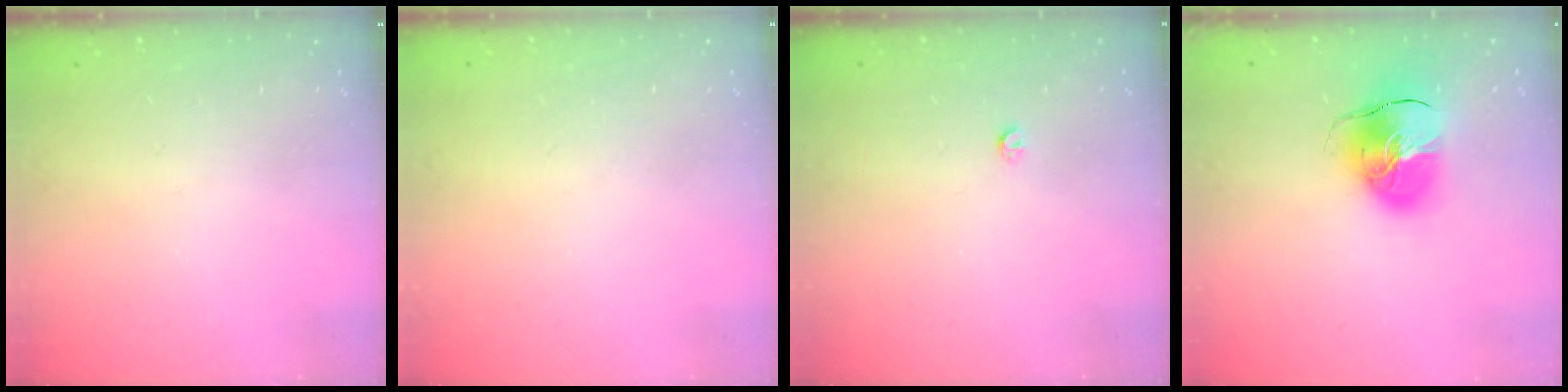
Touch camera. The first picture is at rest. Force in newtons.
{"total": 0.8, "press": 0.8, "slide": 0.0}
{"total": 2.8, "press": 2.8, "slide": 0.5}
{"total": 13.9, "press": 13.8, "slide": 2.1}